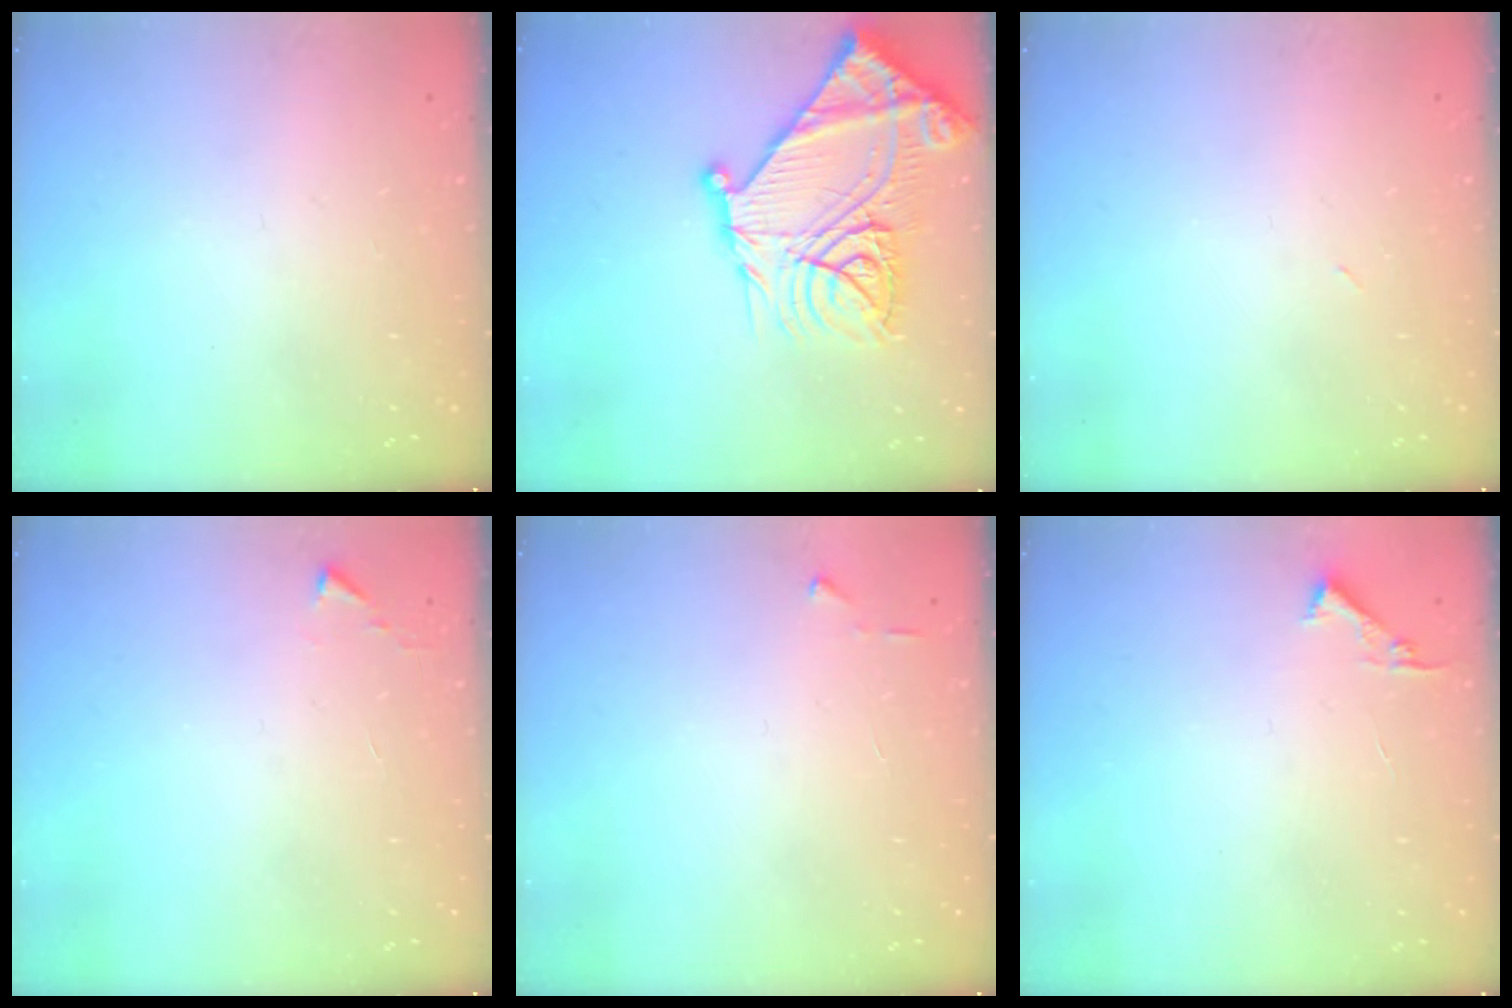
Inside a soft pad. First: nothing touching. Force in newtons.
{"total": 28.1, "press": 27.9, "slide": 3.3}
{"total": 2.9, "press": 2.9, "slide": 0.7}
{"total": 2.7, "press": 2.7, "slide": 0.5}
{"total": 3.0, "press": 2.9, "slide": 0.4}
{"total": 3.4, "press": 3.4, "slide": 0.4}